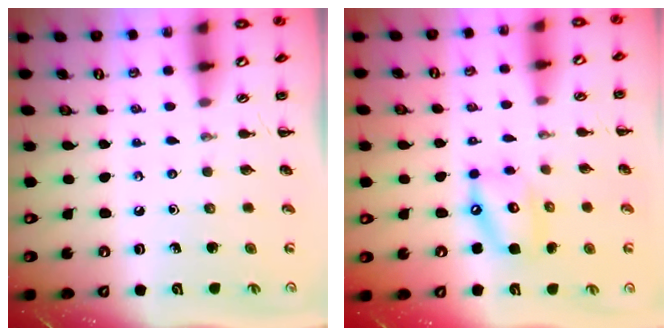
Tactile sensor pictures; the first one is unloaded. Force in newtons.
{"total": 10.9, "press": 10.7, "slide": 2.0}